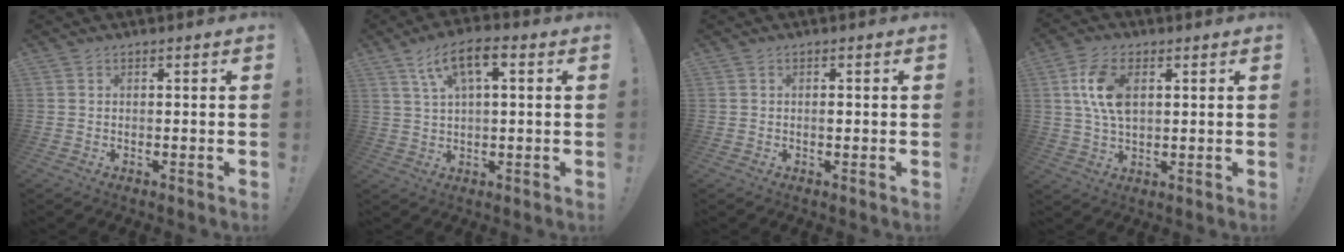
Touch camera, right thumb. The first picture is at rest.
{"total": 8.8, "force": [3.3, 3.4, 7.3], "torque": [-0.125, -0.001, 0.061]}
{"total": 0.7, "force": [-0.3, 0.2, 0.6], "torque": [-0.007, -0.001, -0.007]}
{"total": 10.7, "force": [2.6, 6.1, 8.4], "torque": [-0.166, 0.001, 0.046]}